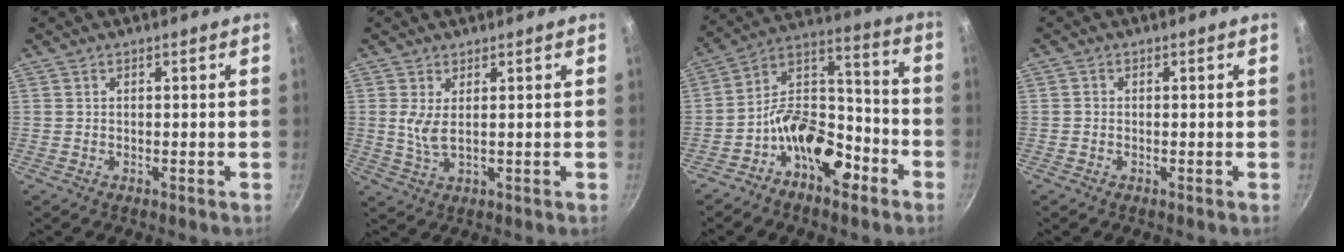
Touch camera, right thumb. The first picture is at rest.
{"total": 3.8, "force": [0.8, 1.0, 3.5], "torque": [-0.082, -0.010, 0.021]}
{"total": 14.3, "force": [-7.6, 7.9, 9.1], "torque": [-0.111, 0.090, -0.144]}
{"total": 0.5, "force": [-0.2, 0.4, 0.3], "torque": [-0.004, 0.002, -0.007]}